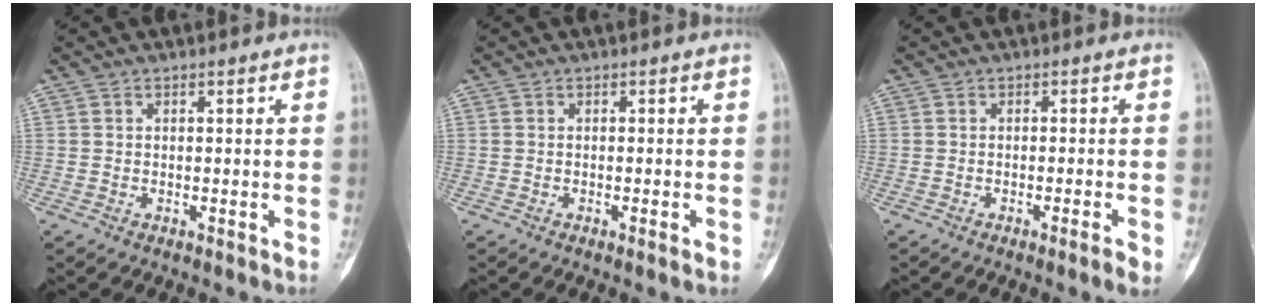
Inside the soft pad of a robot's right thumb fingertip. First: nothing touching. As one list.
[{"total": 1.3, "force": [-0.5, 0.0, 1.2], "torque": [-0.022, -0.003, -0.006]}, {"total": 2.4, "force": [-1.2, 0.0, 2.1], "torque": [-0.038, -0.003, -0.019]}]